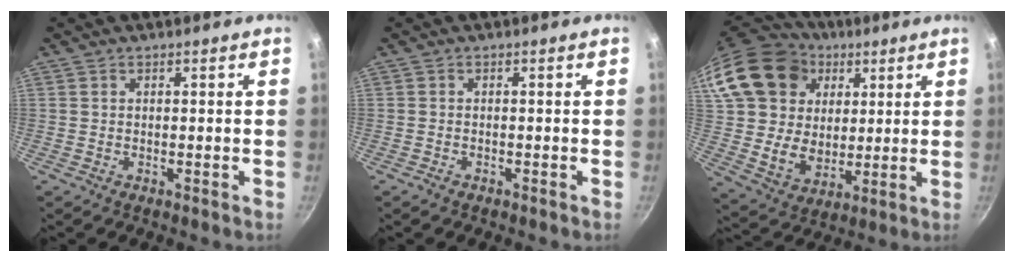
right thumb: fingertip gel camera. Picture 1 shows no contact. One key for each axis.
{"total": 0.8, "fx": -0.6, "fy": 0.5, "fz": 0.3, "tx": -0.012, "ty": 0.005, "tz": -0.012}
{"total": 25.6, "fx": 9.0, "fy": 20.1, "fz": 13.0, "tx": -0.241, "ty": 0.012, "tz": 0.174}